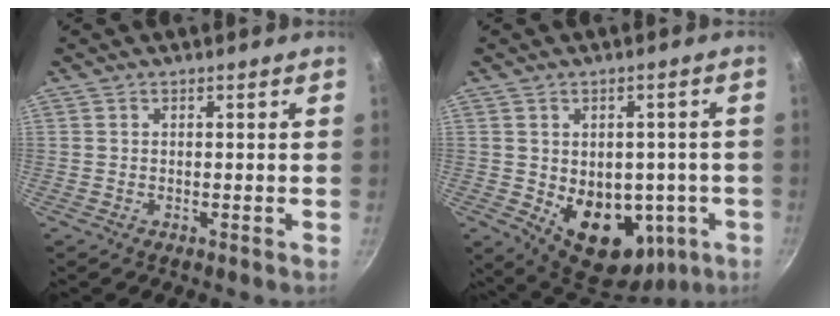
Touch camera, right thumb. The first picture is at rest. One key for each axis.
{"total": 15.6, "fx": -3.1, "fy": 11.0, "fz": 10.7, "tx": -0.103, "ty": -0.002, "tz": -0.016}